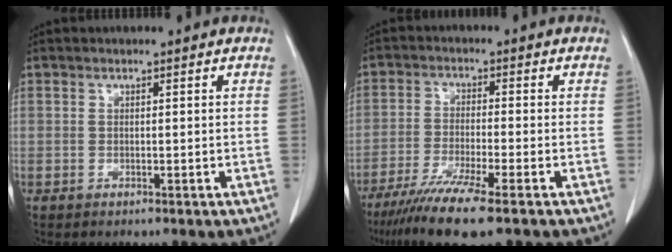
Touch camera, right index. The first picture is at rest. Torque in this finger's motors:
{"motor_torque": [1.10, -1.04, 0.44, 0.16]}